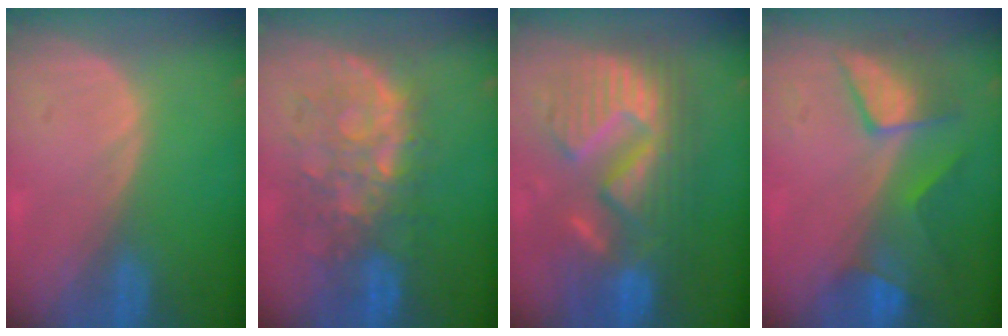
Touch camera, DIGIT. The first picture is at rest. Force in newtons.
{"total": 9.5, "press": 8.8, "slide": 3.6}
{"total": 12.7, "press": 12.7, "slide": 1.3}
{"total": 7.5, "press": 7.0, "slide": 2.6}